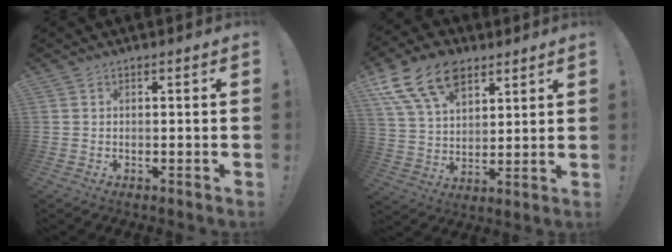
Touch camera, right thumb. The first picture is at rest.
{"total": 16.7, "force": [9.6, 10.4, 8.9], "torque": [-0.167, -0.046, 0.179]}